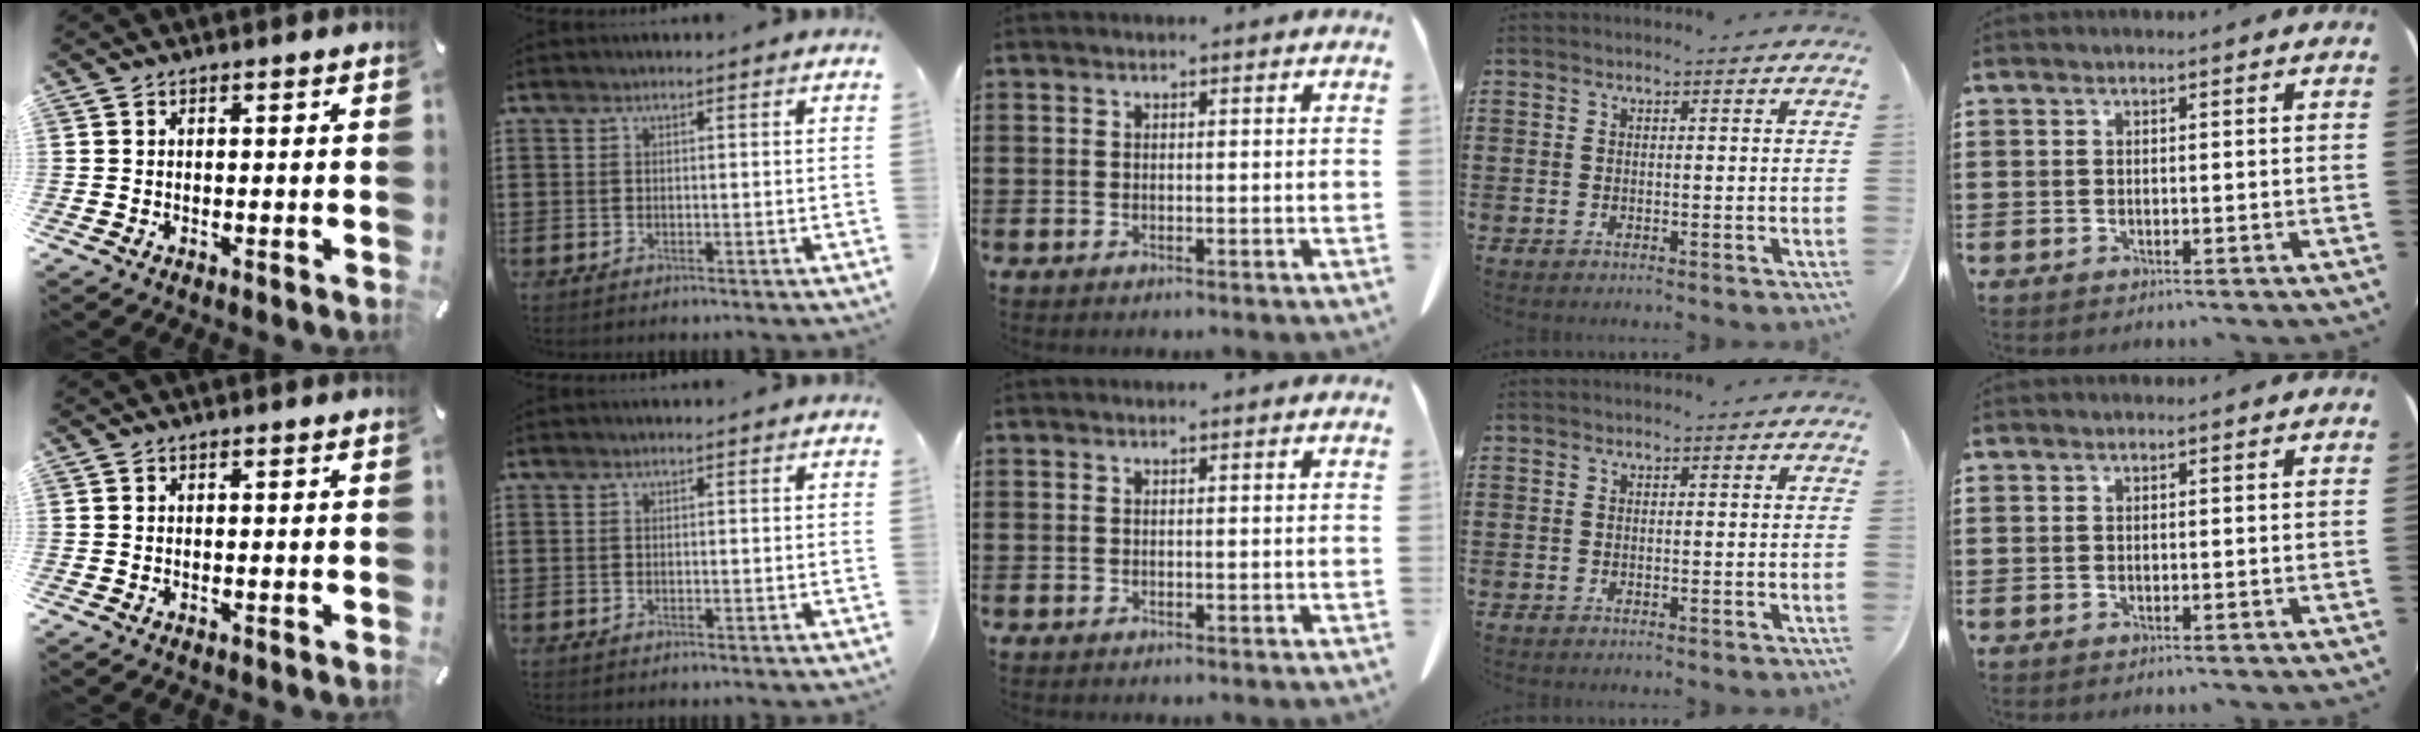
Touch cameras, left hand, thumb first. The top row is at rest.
{}